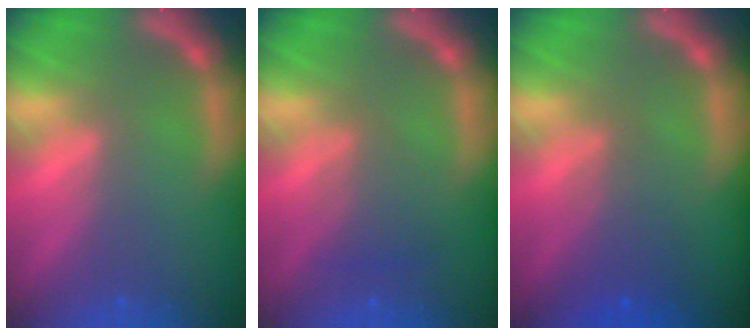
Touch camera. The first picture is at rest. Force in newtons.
{"total": 2.5}
{"total": 3.0}